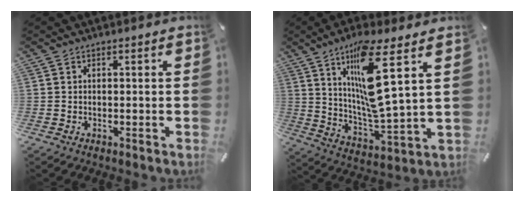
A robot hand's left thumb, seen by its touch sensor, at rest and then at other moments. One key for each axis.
{"total": 16.0, "fx": 7.5, "fy": 2.4, "fz": 13.9, "tx": -0.285, "ty": -0.040, "tz": 0.109}